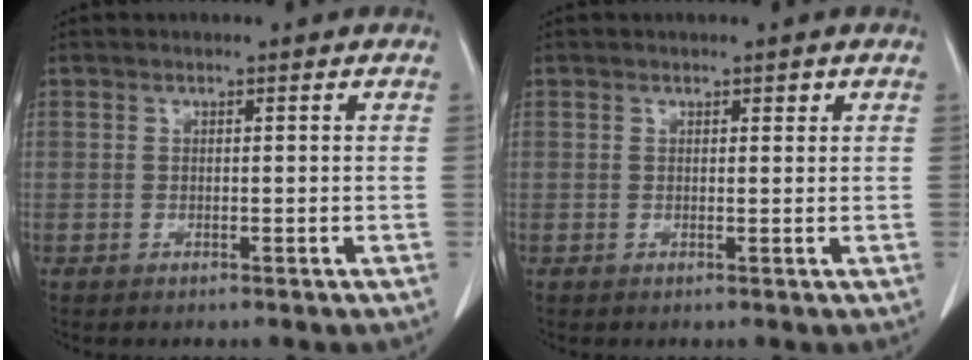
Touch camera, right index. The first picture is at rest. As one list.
[{"total": 1.0, "force": [0.5, 0.6, 0.6], "torque": [-0.013, 0.007, 0.010]}]